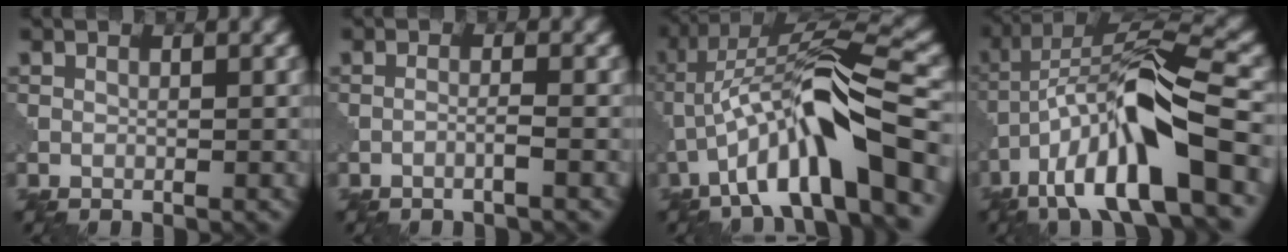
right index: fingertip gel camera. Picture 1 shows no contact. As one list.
[{"total": 1.3, "force": [-0.7, 0.1, 1.1], "torque": [-0.016, 0.006, -0.020]}, {"total": 10.8, "force": [-4.2, 2.0, 9.7], "torque": [-0.167, 0.027, -0.070]}, {"total": 13.0, "force": [-5.4, 3.2, 11.4], "torque": [-0.206, 0.018, -0.089]}]